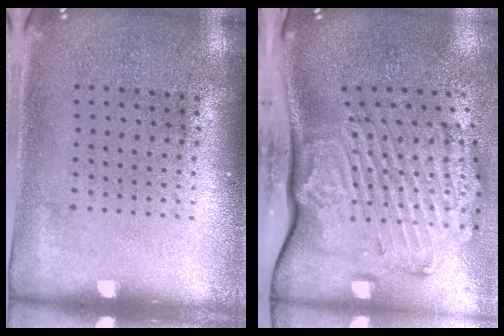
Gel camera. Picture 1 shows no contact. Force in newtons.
{"total": 3.6, "press": 2.5, "slide": 2.6}